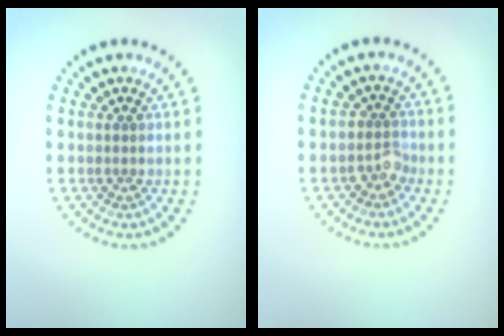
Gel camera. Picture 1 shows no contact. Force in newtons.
{"total": 1.6, "press": 1.3, "slide": 0.9}